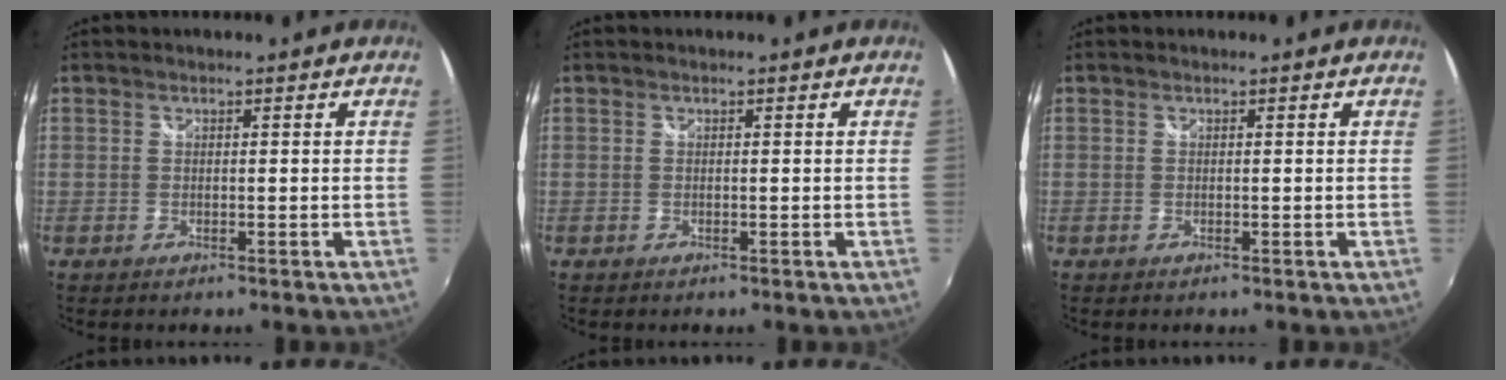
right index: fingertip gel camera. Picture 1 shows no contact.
{"total": 0.0}
{"total": 0.0}